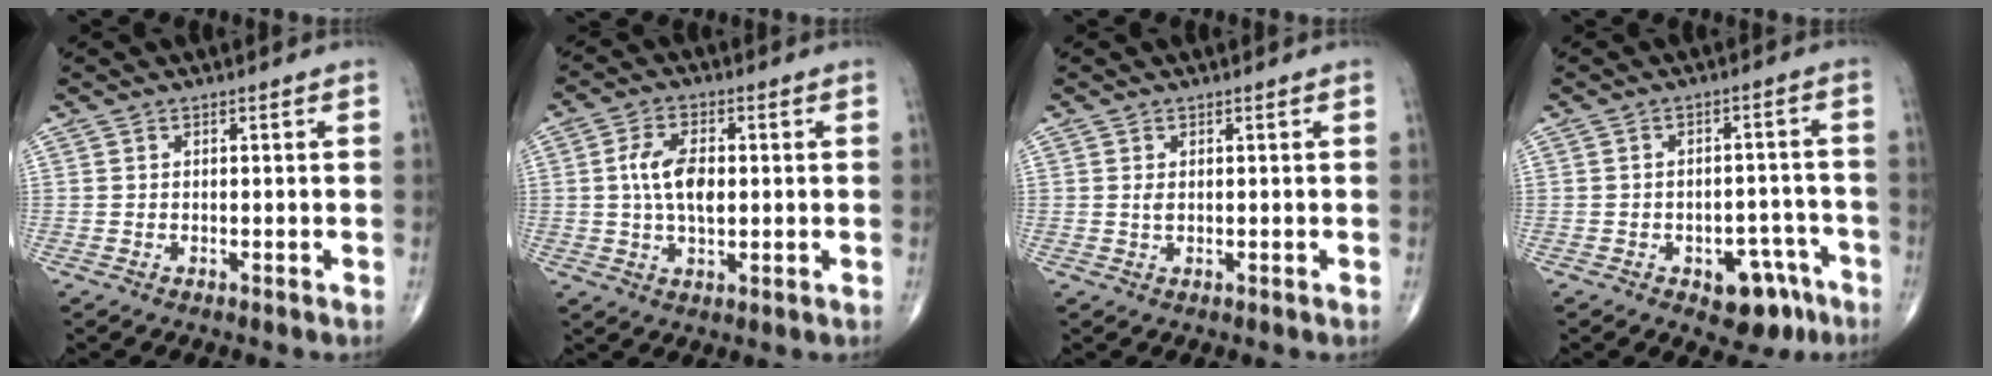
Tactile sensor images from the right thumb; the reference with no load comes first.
{"total": 7.9, "force": [0.6, 4.1, 6.7], "torque": [-0.125, 0.002, 0.009]}
{"total": 0.9, "force": [0.2, 0.5, 0.7], "torque": [-0.014, -0.002, 0.006]}
{"total": 9.0, "force": [-4.9, 5.2, 5.4], "torque": [-0.039, 0.042, -0.058]}